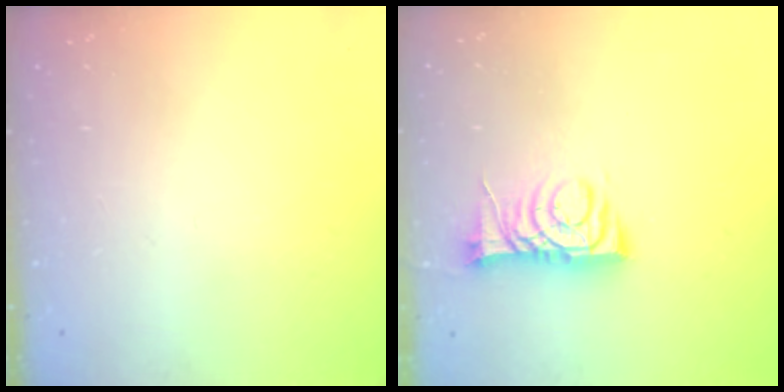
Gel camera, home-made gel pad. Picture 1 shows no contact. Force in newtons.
{"total": 8.6, "press": 8.5, "slide": 0.6}